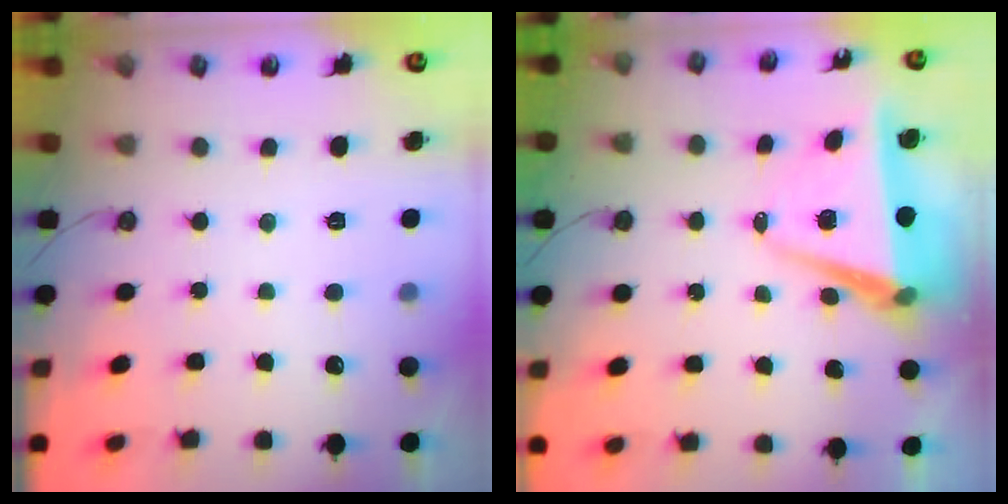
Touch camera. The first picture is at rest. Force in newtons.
{"total": 7.2, "press": 5.8, "slide": 4.4}